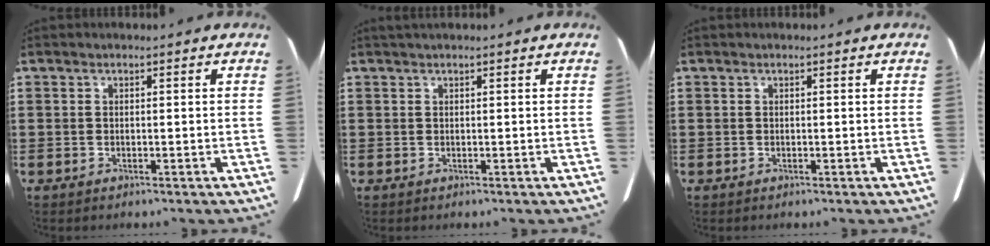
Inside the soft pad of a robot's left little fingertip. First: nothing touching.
{"total": 0.7, "force": [0.4, 0.1, 0.5], "torque": [-0.010, 0.003, 0.006]}
{"total": 0.0}